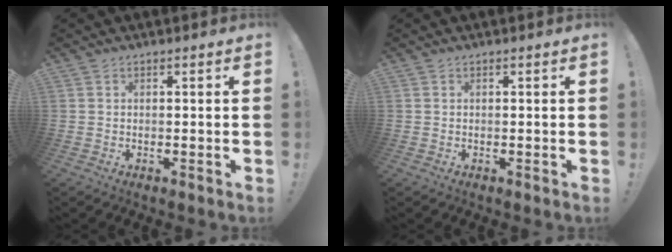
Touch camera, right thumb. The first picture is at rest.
{"total": 0.0}